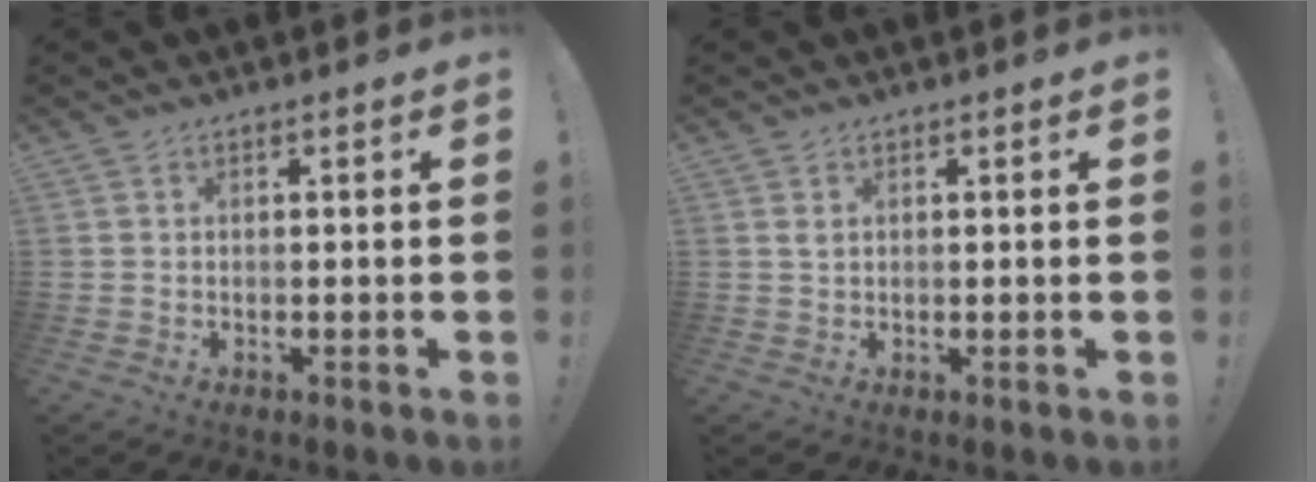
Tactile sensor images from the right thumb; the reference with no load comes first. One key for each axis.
{"total": 1.0, "fx": 0.6, "fy": 0.3, "fz": 0.7, "tx": -0.009, "ty": -0.002, "tz": 0.009}